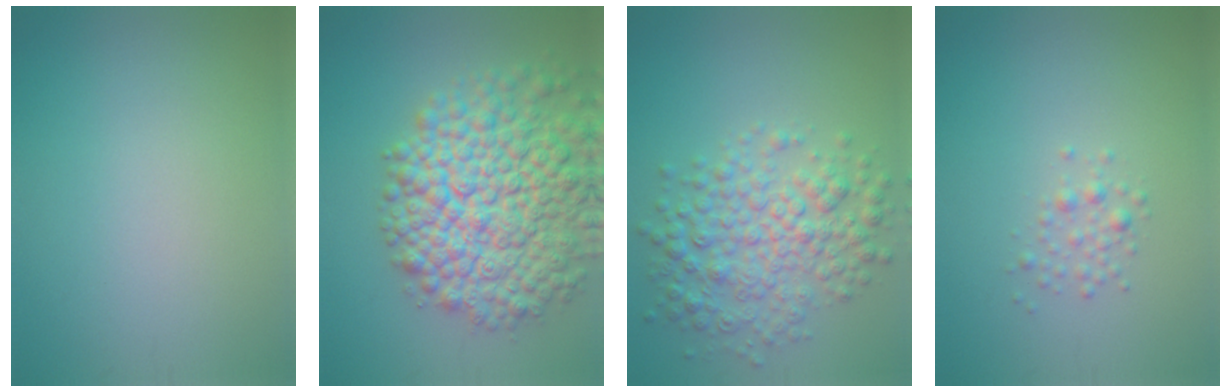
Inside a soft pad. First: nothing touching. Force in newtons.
{"total": 11.8, "press": 11.7, "slide": 0.6}
{"total": 5.8, "press": 5.8, "slide": 0.0}
{"total": 1.3, "press": 1.3, "slide": 0.1}